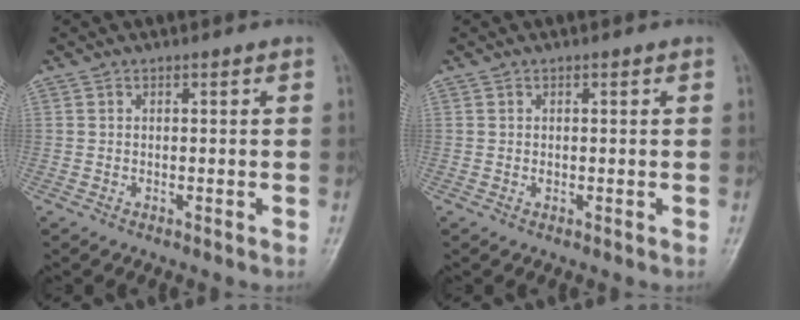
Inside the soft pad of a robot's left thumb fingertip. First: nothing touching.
{"total": 0.7, "force": [0.2, 0.5, 0.5], "torque": [-0.005, 0.000, 0.003]}